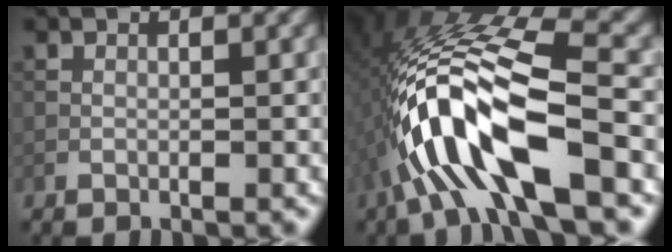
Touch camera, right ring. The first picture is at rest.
{"total": 12.0, "force": [-3.8, 3.4, 10.8], "torque": [-0.224, 0.019, -0.067]}